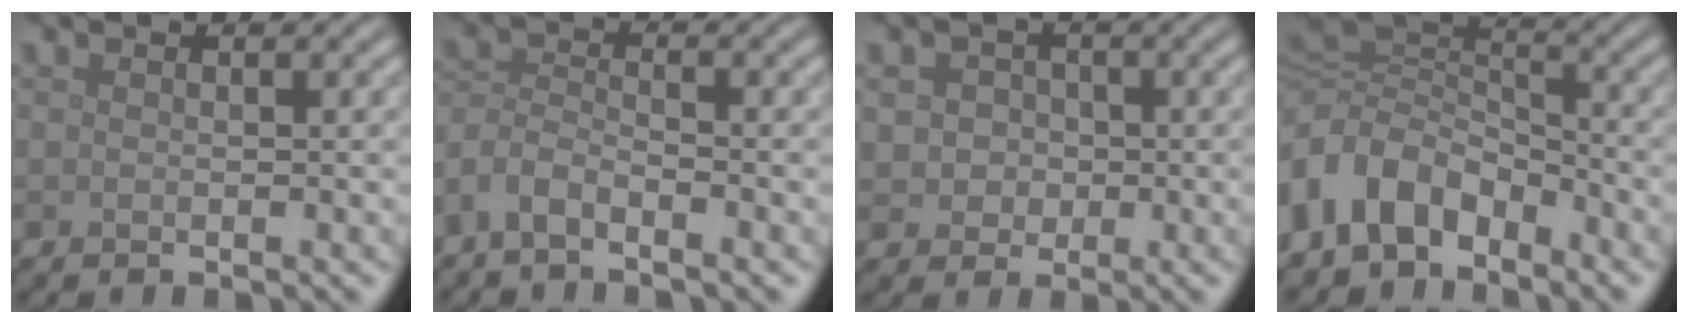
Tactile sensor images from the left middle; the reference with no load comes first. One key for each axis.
{"total": 2.9, "fx": -2.4, "fy": 0.8, "fz": 1.5, "tx": -0.035, "ty": 0.001, "tz": -0.059}
{"total": 3.2, "fx": 0.3, "fy": 3.0, "fz": 1.2, "tx": -0.007, "ty": 0.009, "tz": -0.002}
{"total": 8.4, "fx": -4.2, "fy": 5.7, "fz": 4.6, "tx": -0.085, "ty": 0.005, "tz": -0.092}